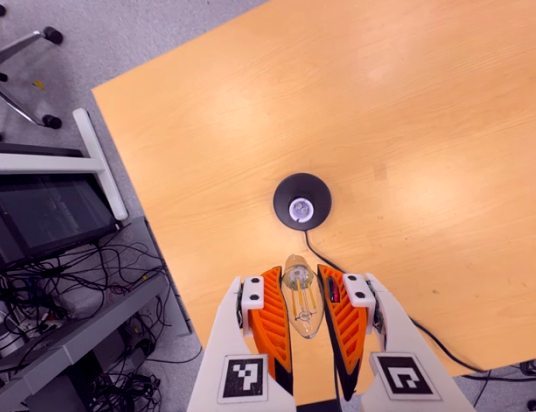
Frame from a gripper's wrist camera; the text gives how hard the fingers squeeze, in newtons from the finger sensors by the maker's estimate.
{"total": 22.6, "left": 24.3, "right": 20.8}